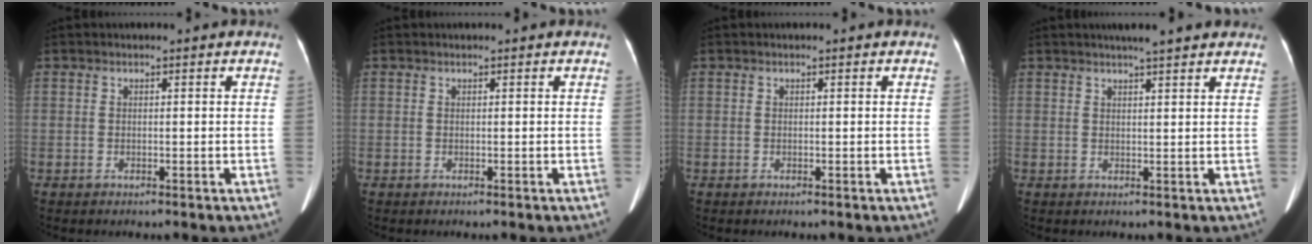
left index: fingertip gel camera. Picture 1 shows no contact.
{"total": 0.0}
{"total": 0.0}
{"total": 5.5, "force": [4.5, 0.2, 3.1], "torque": [-0.044, 0.018, 0.061]}